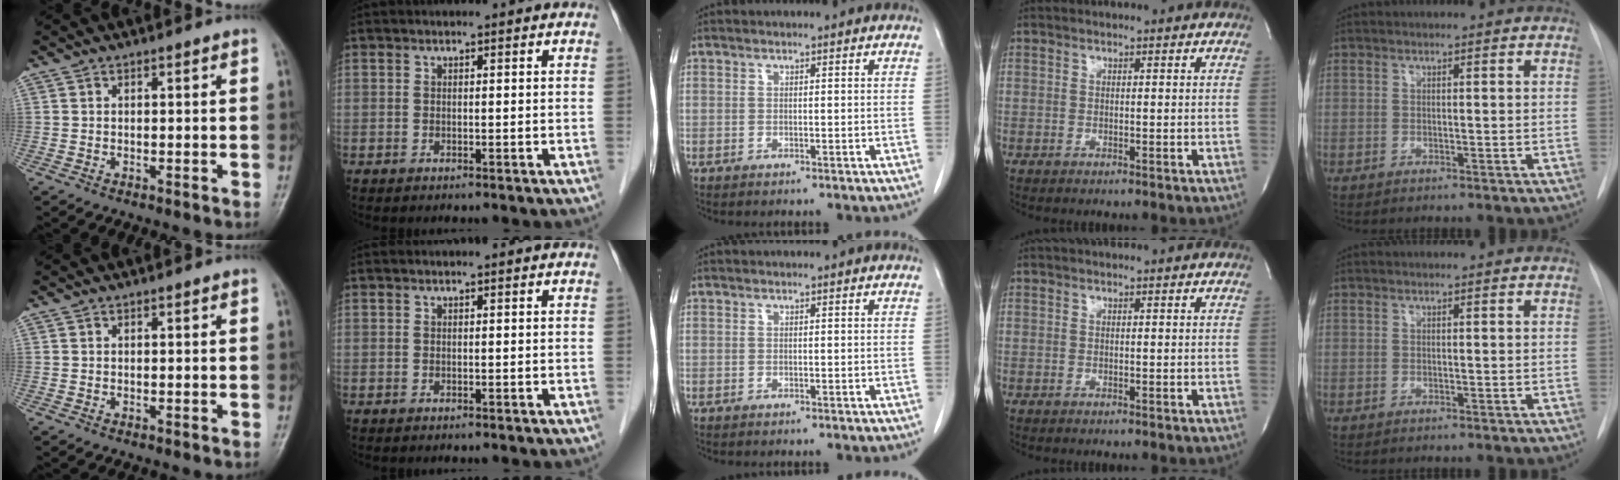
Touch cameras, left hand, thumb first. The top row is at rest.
{}